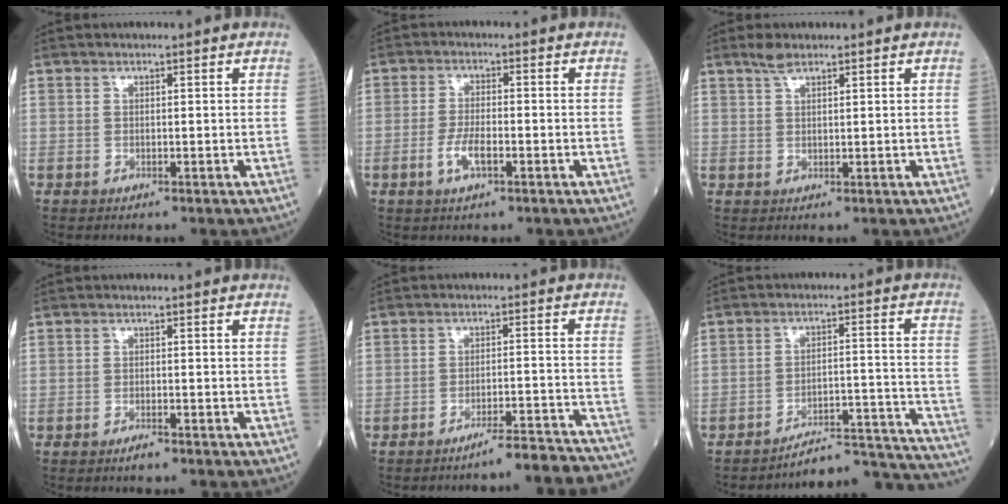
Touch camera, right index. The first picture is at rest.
{"total": 4.1, "force": [-1.6, 1.2, 3.6], "torque": [-0.073, 0.001, -0.030]}
{"total": 2.2, "force": [1.7, 0.5, 1.2], "torque": [-0.028, 0.007, 0.035]}
{"total": 1.3, "force": [-1.0, 0.2, 0.8], "torque": [-0.018, -0.002, -0.017]}
{"total": 11.9, "force": [-11.4, -0.3, 3.1], "torque": [-0.010, 0.017, -0.149]}
{"total": 16.5, "force": [-16.4, -0.5, 1.9], "torque": [0.013, 0.040, -0.216]}